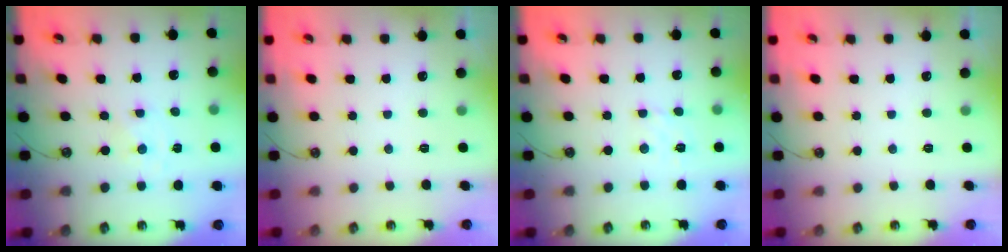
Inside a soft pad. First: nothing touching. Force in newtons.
{"total": 0.0}
{"total": 2.2, "press": 2.1, "slide": 0.4}
{"total": 0.0}